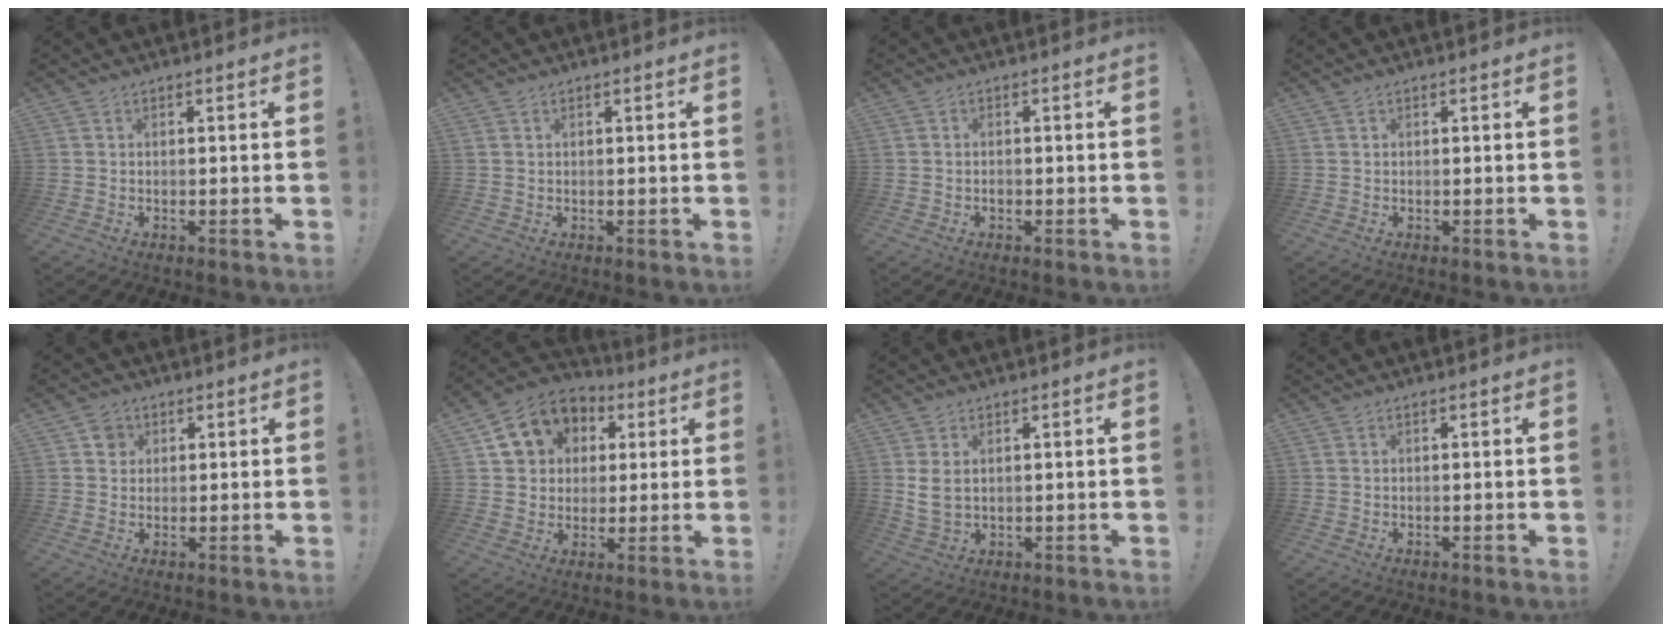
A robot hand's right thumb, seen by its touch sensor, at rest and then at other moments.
{"total": 0.7, "force": [0.5, 0.3, 0.4], "torque": [-0.012, 0.001, 0.011]}
{"total": 0.9, "force": [-0.6, 0.6, 0.4], "torque": [0.003, -0.001, -0.013]}
{"total": 0.0}
{"total": 4.0, "force": [1.5, 3.6, 1.1], "torque": [-0.008, 0.001, 0.026]}
{"total": 12.8, "force": [4.9, 10.6, 5.1], "torque": [-0.073, -0.018, 0.099]}
{"total": 4.8, "force": [1.8, 2.9, 3.4], "torque": [-0.057, -0.008, 0.032]}
{"total": 0.0}